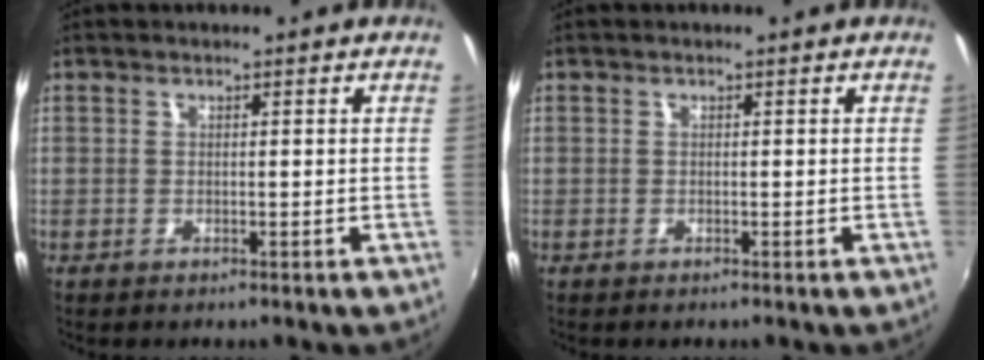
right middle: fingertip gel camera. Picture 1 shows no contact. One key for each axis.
{"total": 0.0}